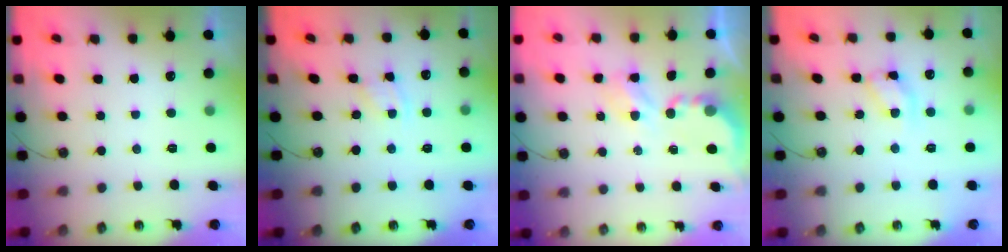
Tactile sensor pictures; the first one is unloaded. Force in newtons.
{"total": 2.6, "press": 2.6, "slide": 0.4}
{"total": 3.9, "press": 3.9, "slide": 0.1}
{"total": 12.3, "press": 12.3, "slide": 0.9}